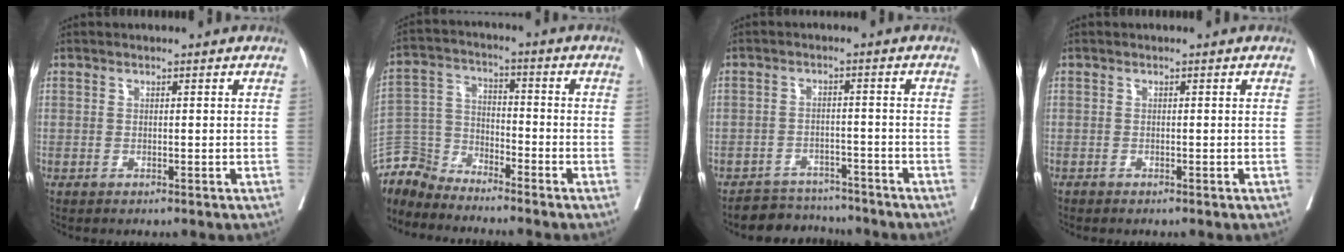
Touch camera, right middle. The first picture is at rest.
{"total": 6.7, "force": [-6.6, 1.0, -1.0], "torque": [0.022, 0.015, -0.135]}
{"total": 5.1, "force": [-4.8, 1.5, -0.7], "torque": [0.020, 0.013, -0.075]}
{"total": 0.0}